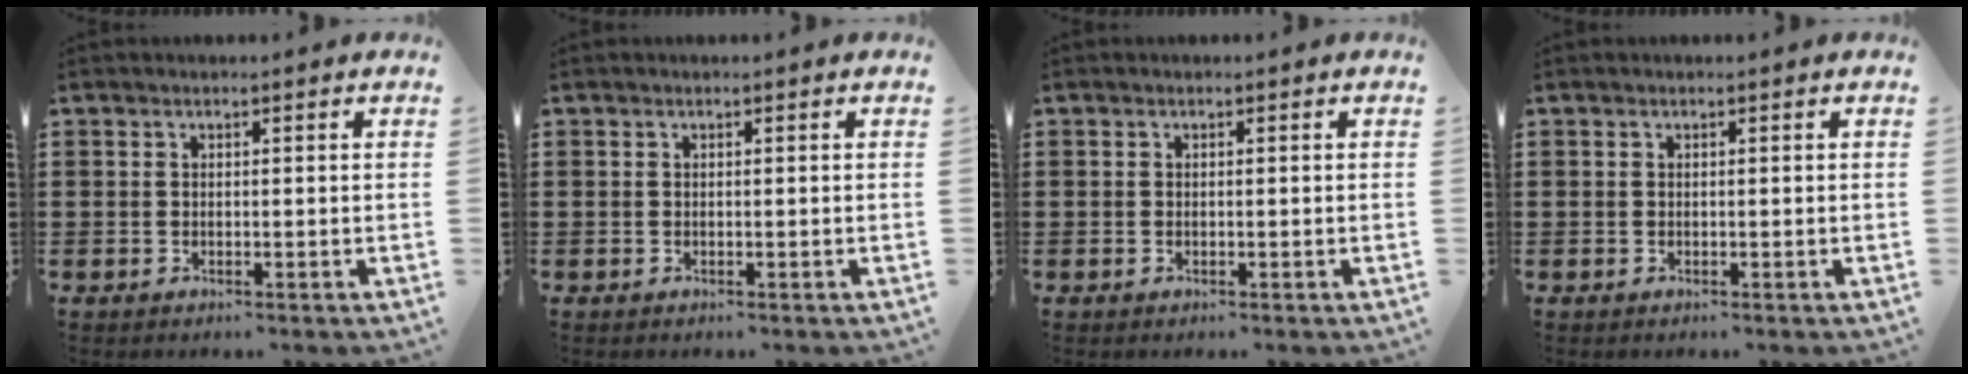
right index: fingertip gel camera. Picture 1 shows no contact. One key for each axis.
{"total": 0.0}
{"total": 0.0}
{"total": 0.0}